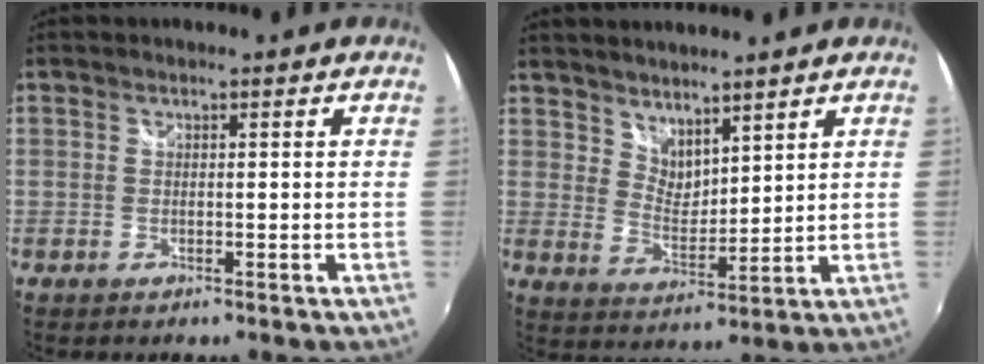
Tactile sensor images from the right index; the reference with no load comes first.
{"total": 6.5, "force": [5.5, 2.6, 2.3], "torque": [-0.031, 0.000, 0.104]}